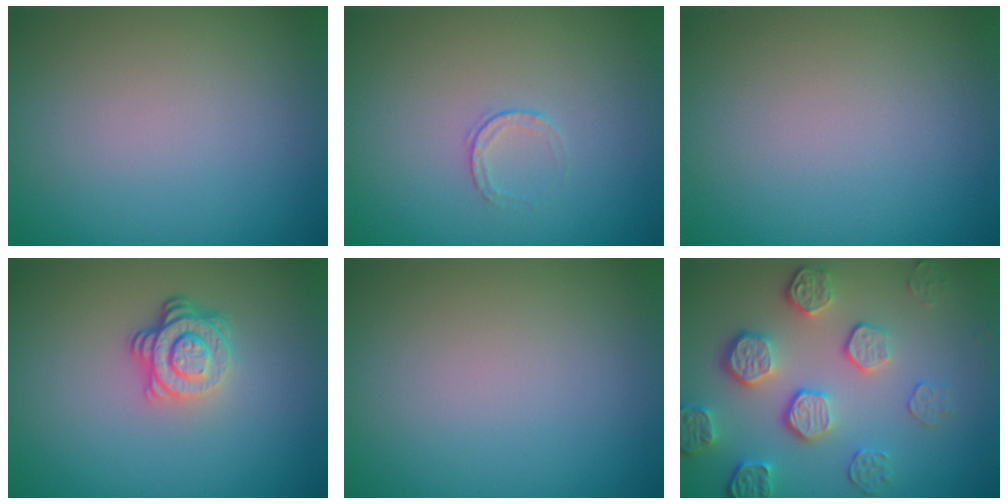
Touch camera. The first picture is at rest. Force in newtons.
{"total": 0.7, "press": 0.5, "slide": 0.5}
{"total": 0.0}
{"total": 3.8, "press": 2.7, "slide": 2.6}
{"total": 0.0}
{"total": 5.4, "press": 3.9, "slide": 3.7}